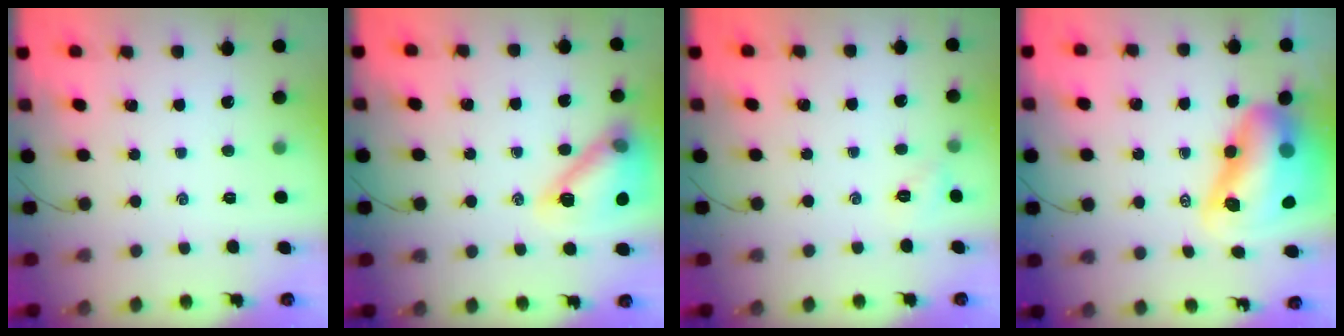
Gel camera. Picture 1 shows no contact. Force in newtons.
{"total": 16.2, "press": 16.1, "slide": 1.5}
{"total": 2.6, "press": 2.6, "slide": 0.6}
{"total": 16.7, "press": 16.0, "slide": 4.6}